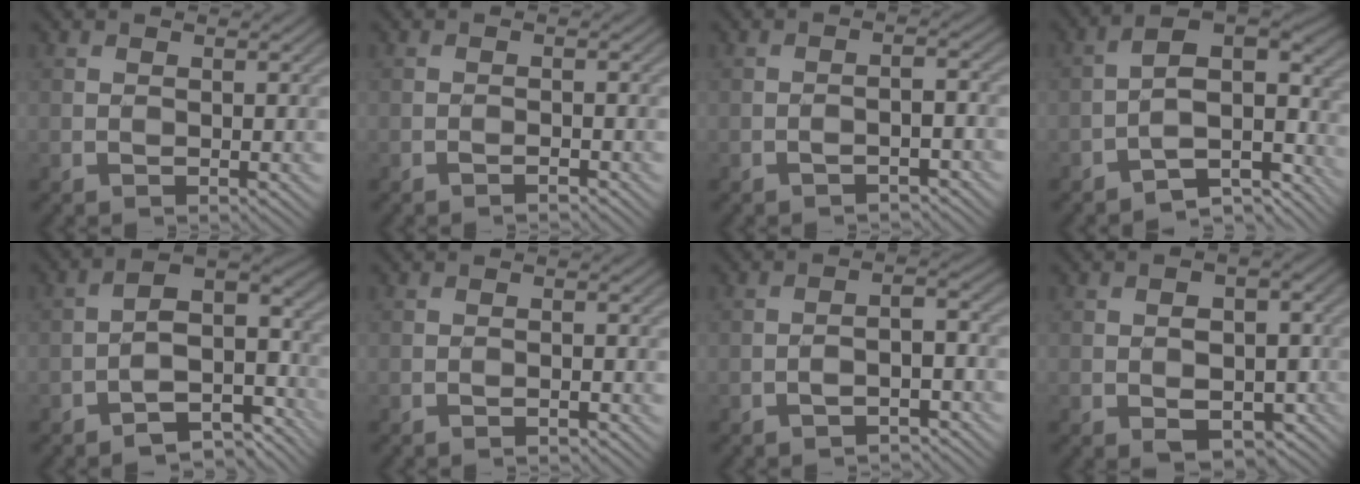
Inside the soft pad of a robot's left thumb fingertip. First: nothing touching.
{"total": 1.1, "force": [-0.9, 0.1, 0.7], "torque": [-0.013, 0.002, -0.019]}
{"total": 2.2, "force": [-1.6, 0.5, 1.5], "torque": [-0.028, 0.007, -0.031]}
{"total": 9.9, "force": [-5.7, 3.2, 7.5], "torque": [-0.104, -0.003, -0.097]}
{"total": 9.4, "force": [-5.3, 3.9, 6.7], "torque": [-0.094, -0.011, -0.098]}
{"total": 1.1, "force": [-0.9, 0.1, 0.6], "torque": [-0.011, 0.003, -0.018]}
{"total": 3.6, "force": [-2.6, 0.9, 2.3], "torque": [-0.043, 0.007, -0.043]}
{"total": 6.8, "force": [-1.9, 4.7, 4.5], "torque": [-0.056, -0.019, -0.017]}